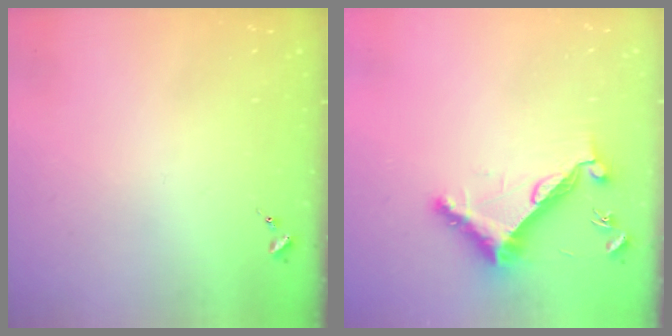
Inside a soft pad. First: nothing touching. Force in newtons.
{"total": 11.1, "press": 11.0, "slide": 0.7}